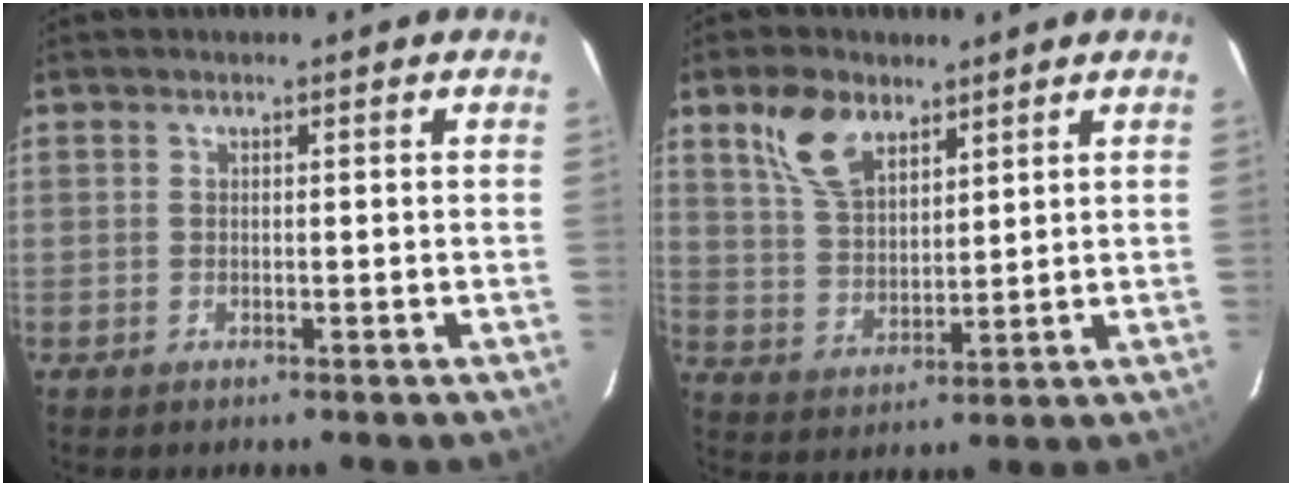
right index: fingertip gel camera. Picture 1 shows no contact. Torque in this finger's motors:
{"motor_torque": [0.51, 0.40, 0.42, 0.08]}